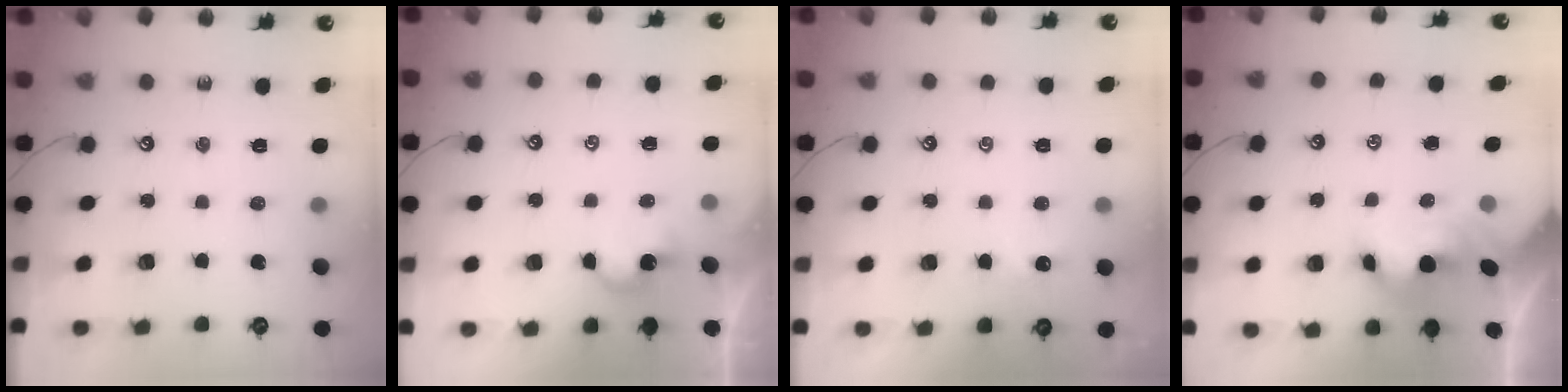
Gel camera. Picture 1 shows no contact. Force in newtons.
{"total": 2.1, "press": 2.1, "slide": 0.3}
{"total": 1.8, "press": 1.8, "slide": 0.3}
{"total": 6.7, "press": 6.6, "slide": 1.1}